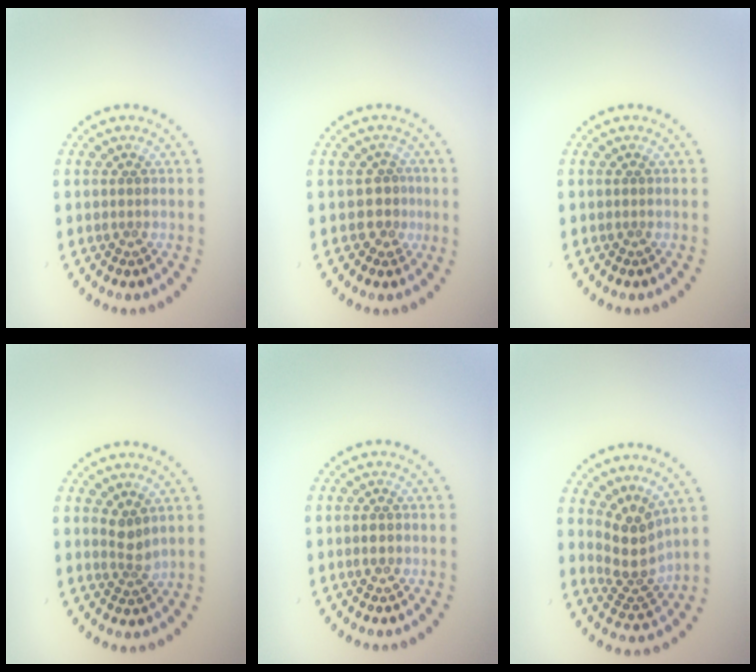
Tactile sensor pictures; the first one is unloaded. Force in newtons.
{"total": 1.8, "press": 1.5, "slide": 1.0}
{"total": 0.0}
{"total": 1.8, "press": 1.4, "slide": 1.2}
{"total": 1.2, "press": 1.2, "slide": 0.1}
{"total": 3.8, "press": 2.7, "slide": 2.7}